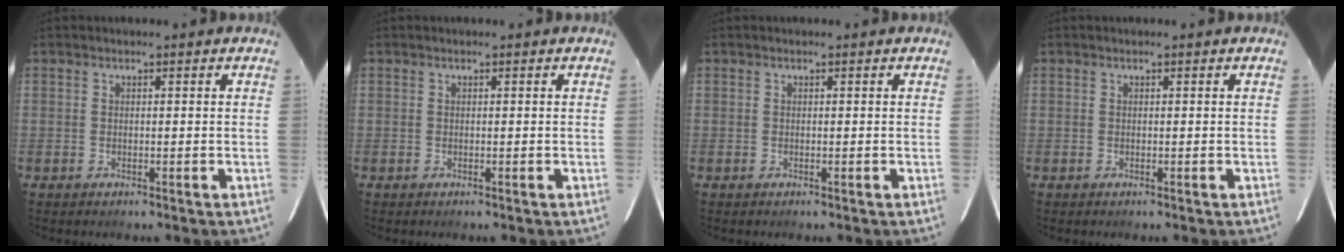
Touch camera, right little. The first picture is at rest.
{"total": 0.0}
{"total": 0.0}
{"total": 0.0}